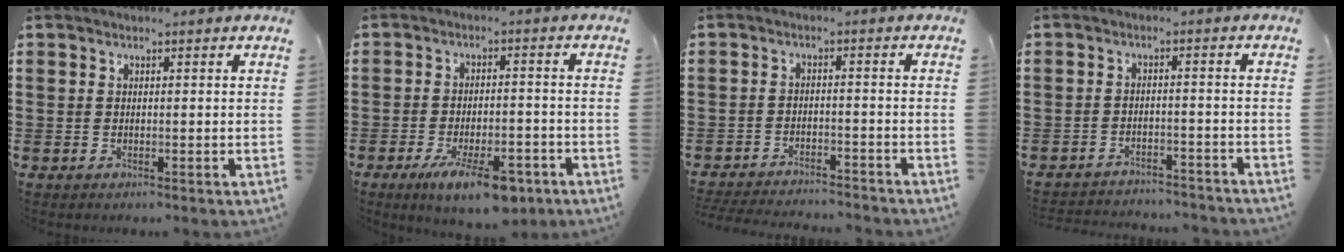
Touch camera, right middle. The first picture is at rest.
{"total": 7.9, "force": [-5.2, 2.3, 5.5], "torque": [-0.101, 0.000, -0.090]}
{"total": 3.7, "force": [-3.7, 0.0, 0.4], "torque": [-0.017, -0.003, -0.079]}
{"total": 3.0, "force": [-3.0, 0.1, 0.0], "torque": [-0.006, -0.001, -0.064]}